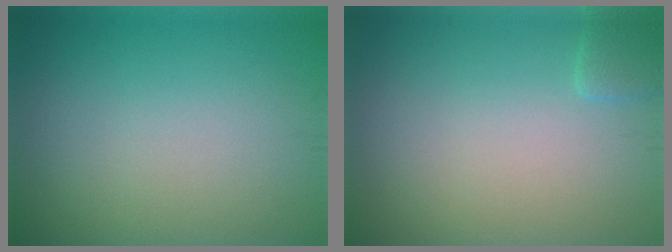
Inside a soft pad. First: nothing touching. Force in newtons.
{"total": 1.1, "press": 1.1, "slide": 0.2}